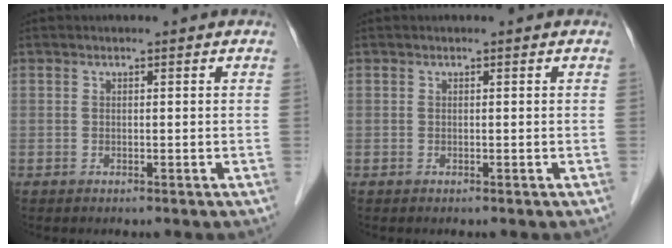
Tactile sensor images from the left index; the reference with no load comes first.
{"total": 0.0}